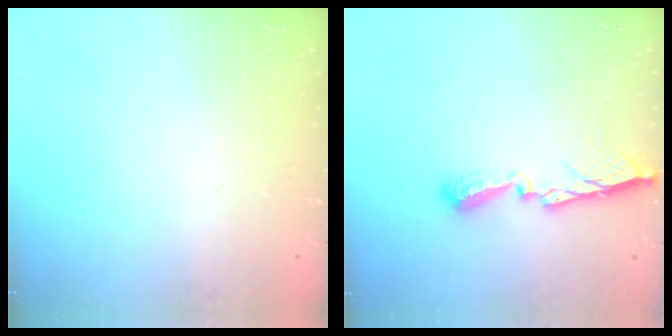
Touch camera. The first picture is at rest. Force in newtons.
{"total": 10.6, "press": 10.6, "slide": 0.6}